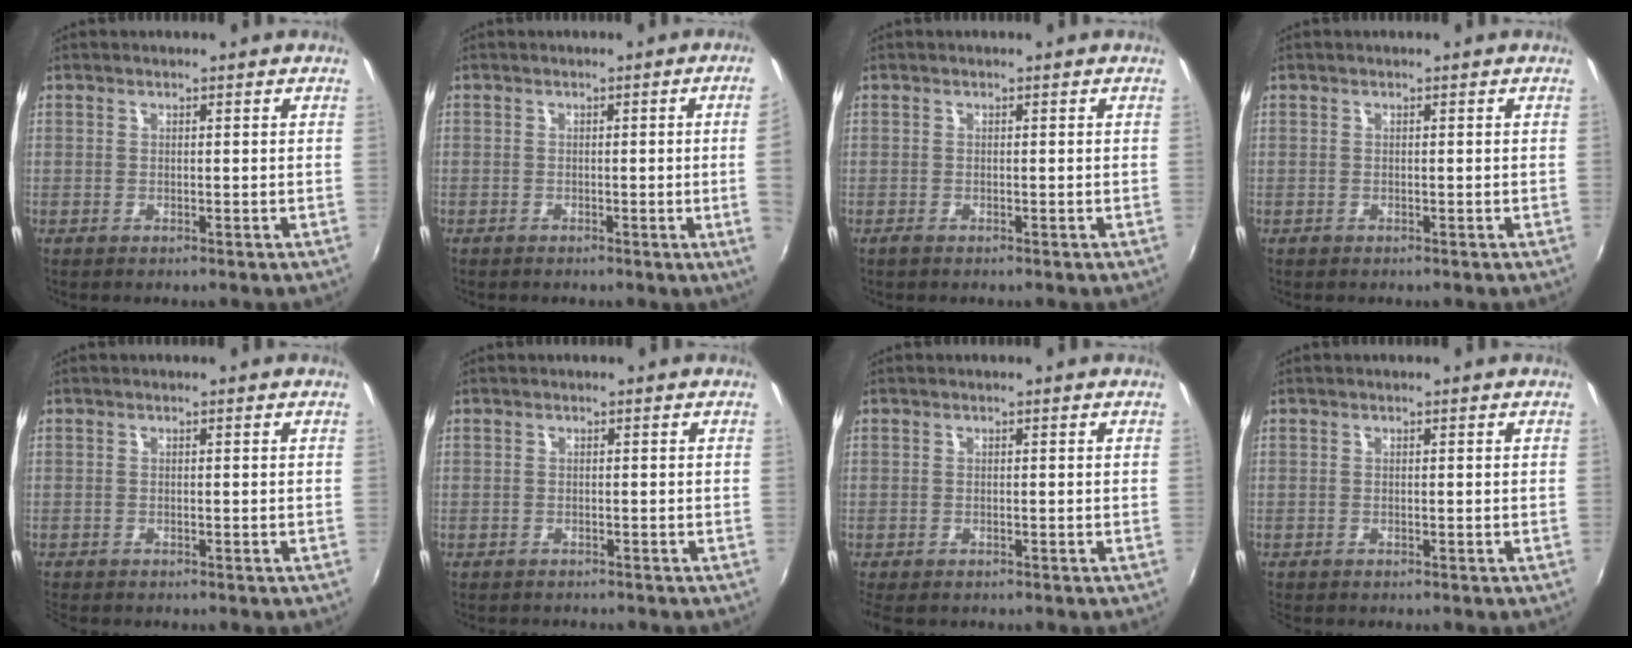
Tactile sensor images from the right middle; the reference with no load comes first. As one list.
[{"total": 4.1, "force": [0.0, -2.0, 3.6], "torque": [-0.061, -0.014, 0.004]}, {"total": 0.7, "force": [-0.6, 0.1, 0.4], "torque": [-0.008, -0.001, -0.010]}, {"total": 0.5, "force": [-0.4, 0.2, 0.1], "torque": [-0.004, -0.002, -0.005]}, {"total": 1.7, "force": [-1.6, 0.4, 0.4], "torque": [-0.011, -0.009, -0.027]}, {"total": 3.1, "force": [-2.9, 0.4, 1.0], "torque": [-0.030, -0.017, -0.042]}, {"total": 3.3, "force": [-2.5, 1.3, 1.6], "torque": [-0.036, -0.017, -0.038]}, {"total": 0.9, "force": [-0.8, 0.2, 0.2], "torque": [-0.005, -0.002, -0.014]}]